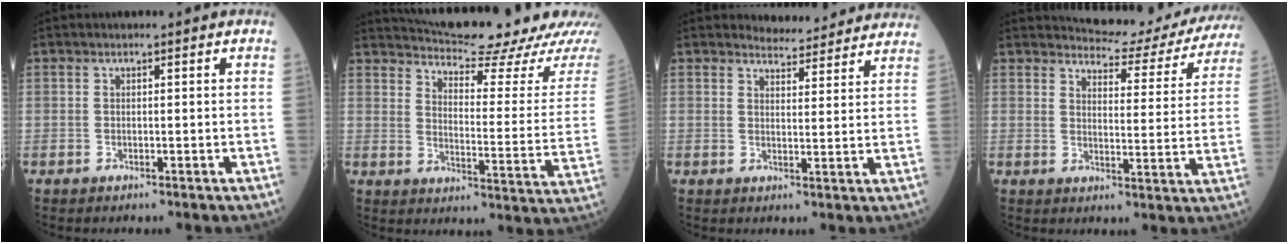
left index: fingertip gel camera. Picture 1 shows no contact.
{"total": 20.9, "force": [19.4, 1.6, 7.7], "torque": [-0.105, -0.064, 0.245]}
{"total": 8.4, "force": [8.3, 1.5, 0.4], "torque": [0.006, -0.001, 0.087]}
{"total": 14.2, "force": [13.9, 2.5, 2.1], "torque": [-0.012, -0.041, 0.147]}